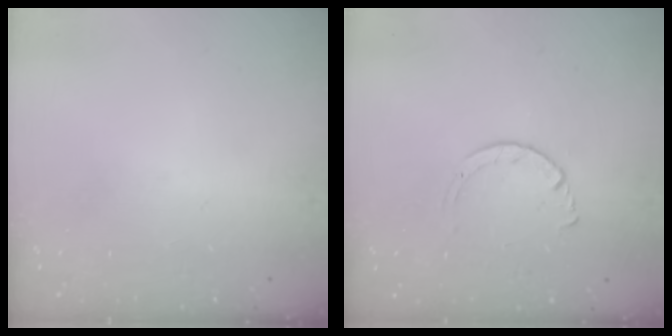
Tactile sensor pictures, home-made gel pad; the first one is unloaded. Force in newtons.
{"total": 2.9, "press": 2.8, "slide": 0.3}